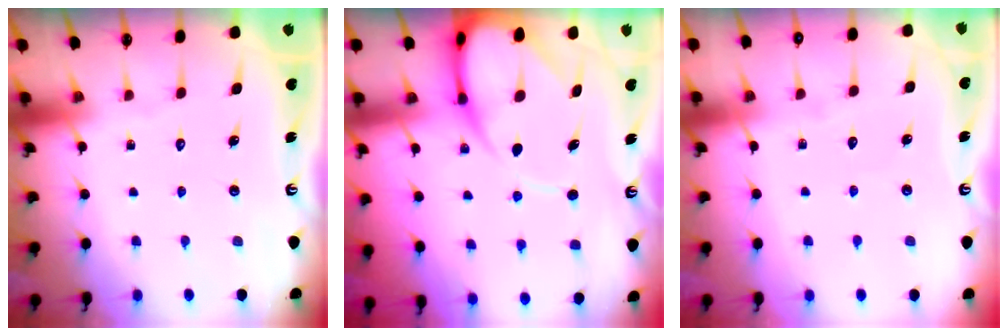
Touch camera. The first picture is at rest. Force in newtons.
{"total": 11.1, "press": 11.0, "slide": 1.2}
{"total": 2.8, "press": 2.8, "slide": 0.3}